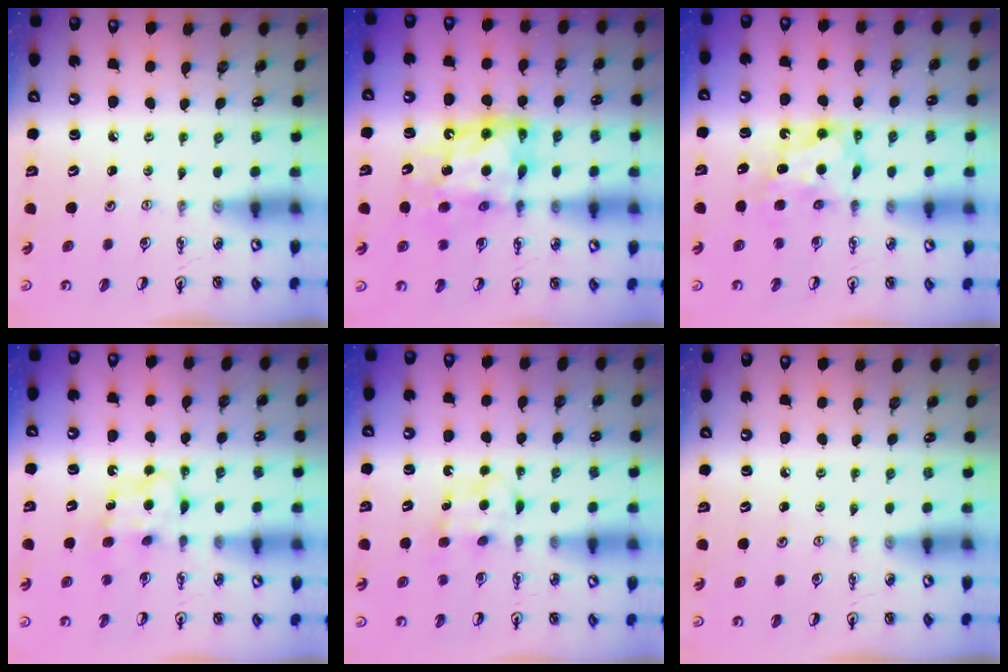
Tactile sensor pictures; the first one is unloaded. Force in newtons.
{"total": 12.4, "press": 12.3, "slide": 1.1}
{"total": 7.2, "press": 7.1, "slide": 0.6}
{"total": 7.0, "press": 7.0, "slide": 0.5}
{"total": 5.5, "press": 5.5, "slide": 0.9}
{"total": 0.0}